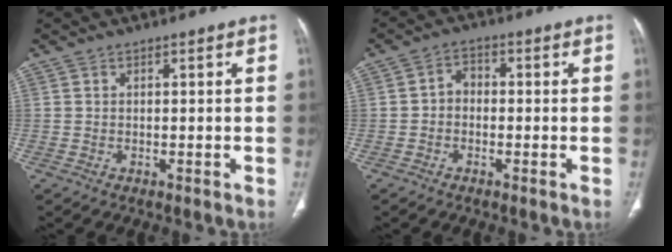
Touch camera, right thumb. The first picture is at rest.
{"total": 3.2, "force": [-0.6, 2.6, 1.8], "torque": [-0.016, 0.016, -0.022]}